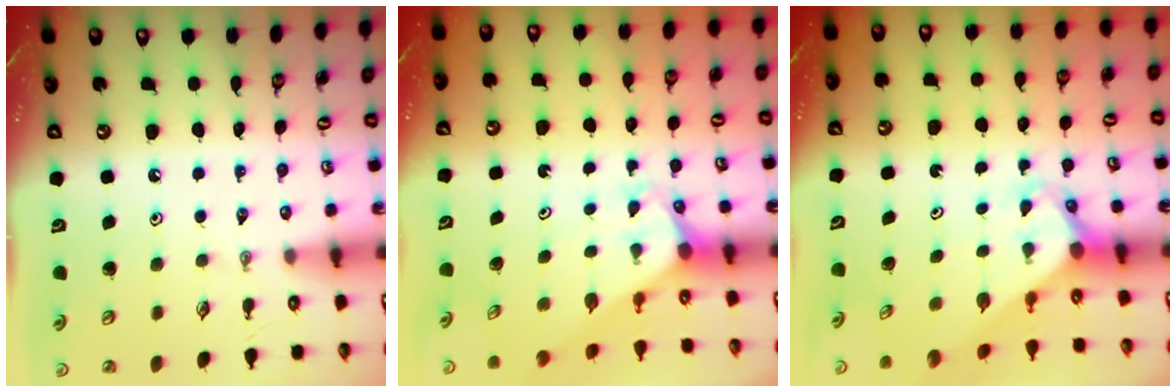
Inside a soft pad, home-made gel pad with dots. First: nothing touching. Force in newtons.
{"total": 2.9, "press": 2.9, "slide": 0.2}
{"total": 3.2, "press": 3.2, "slide": 0.2}